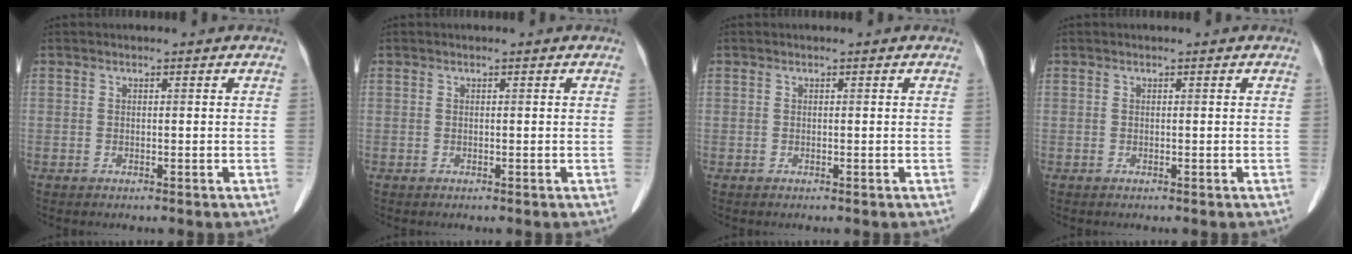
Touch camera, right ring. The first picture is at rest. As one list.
[{"total": 0.0}, {"total": 0.0}, {"total": 0.0}]